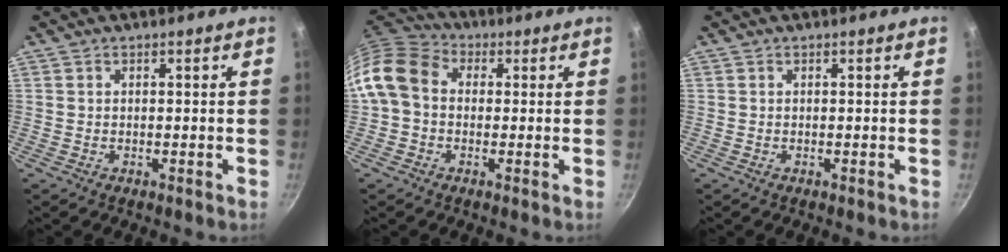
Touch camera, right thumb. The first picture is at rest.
{"total": 10.7, "force": [0.4, 8.5, 6.5], "torque": [-0.106, 0.027, -0.015]}
{"total": 0.0}